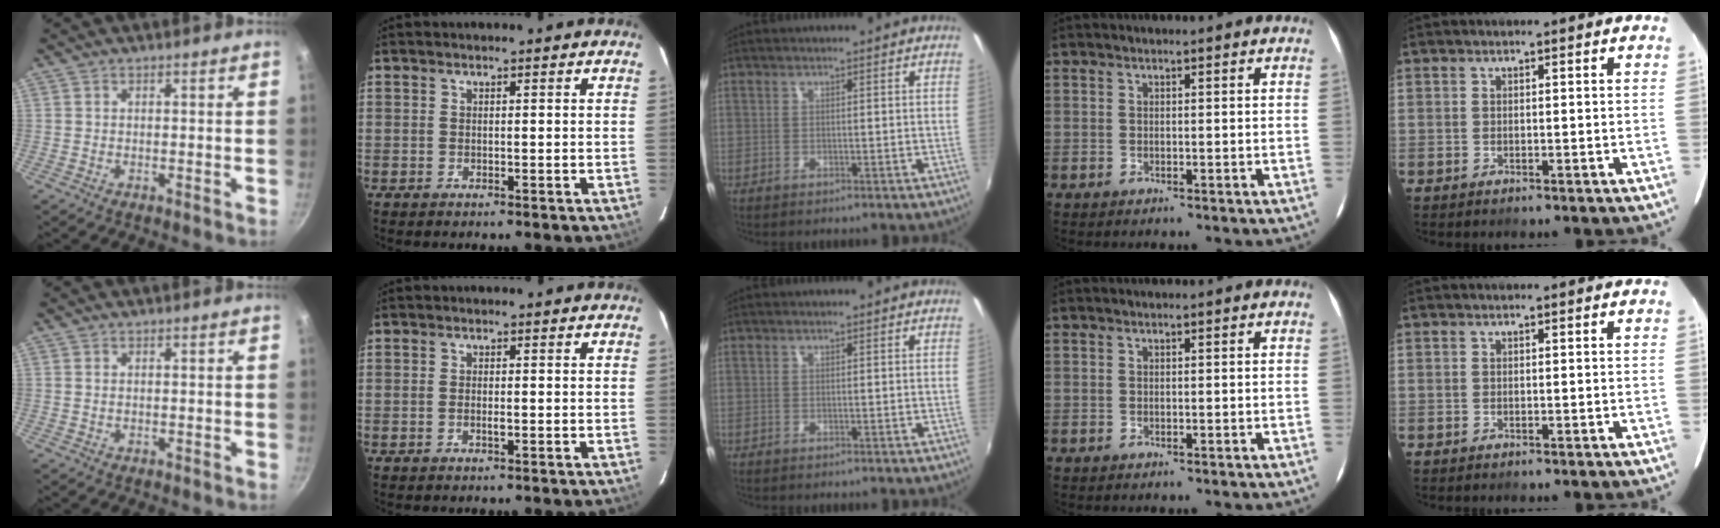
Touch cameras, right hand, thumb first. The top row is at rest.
{"thumb": {"total": 0.6, "force": [0.1, 0.5, 0.4], "torque": [-0.007, 0.002, 0.001]}, "index": {"total": 1.2, "force": [-0.4, 0.4, 1.0], "torque": [-0.020, 0.001, -0.007]}}